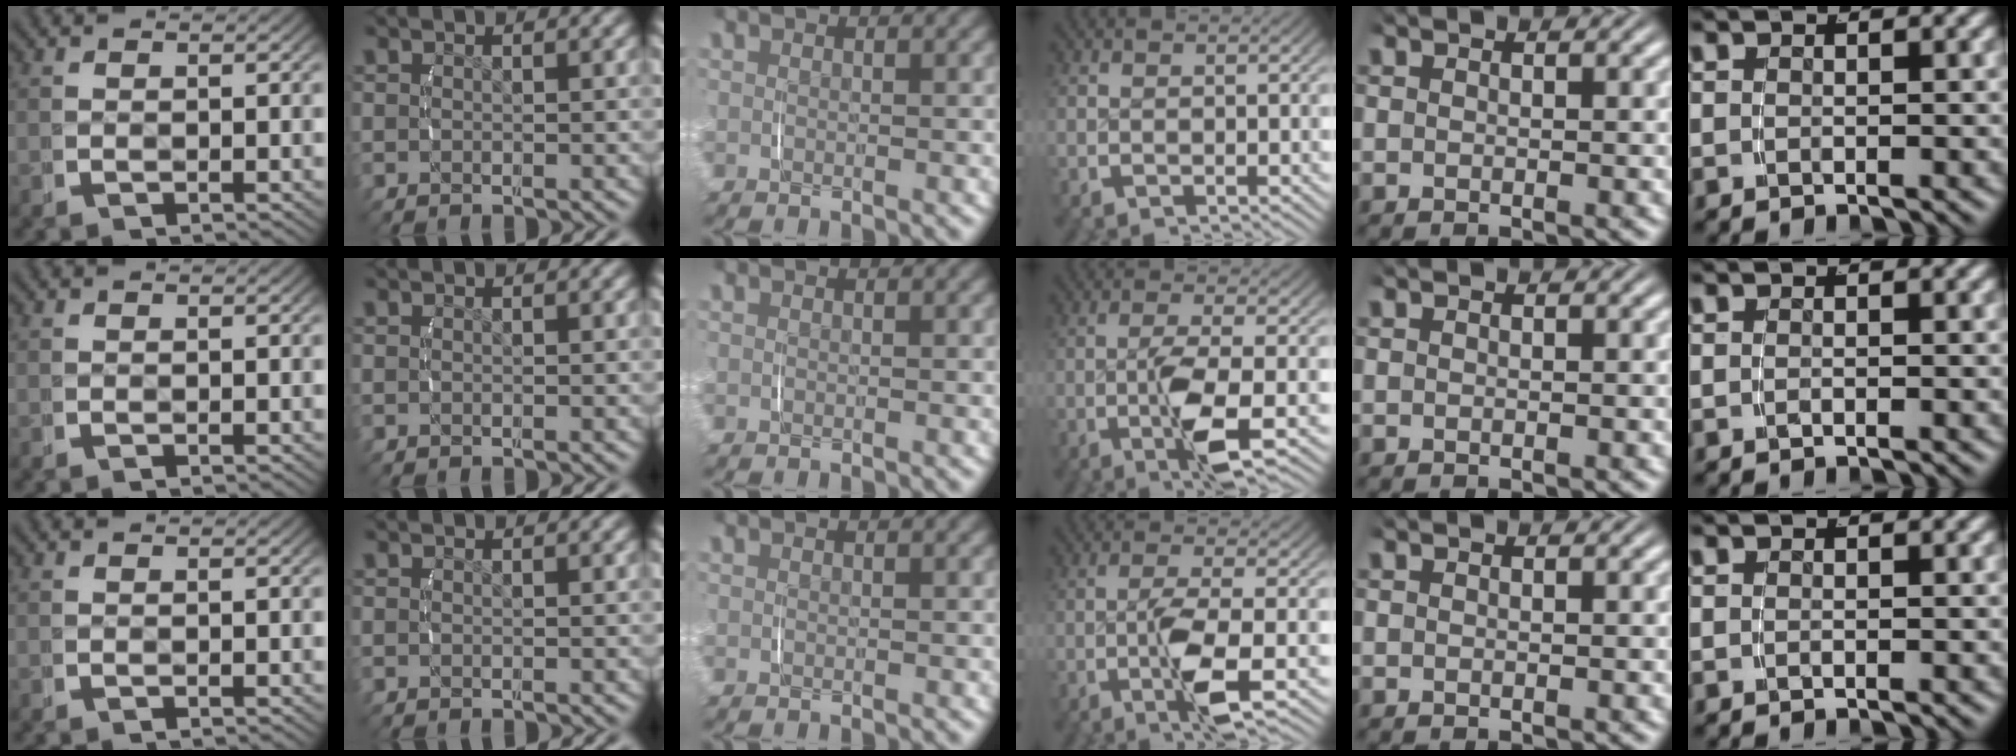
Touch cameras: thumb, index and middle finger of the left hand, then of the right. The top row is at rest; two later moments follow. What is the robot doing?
{"motion": "lift_and_place", "object": "jar lid"}